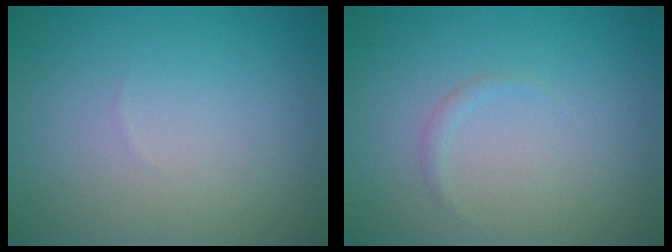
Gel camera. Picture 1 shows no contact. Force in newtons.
{"total": 0.6, "press": 0.6, "slide": 0.1}